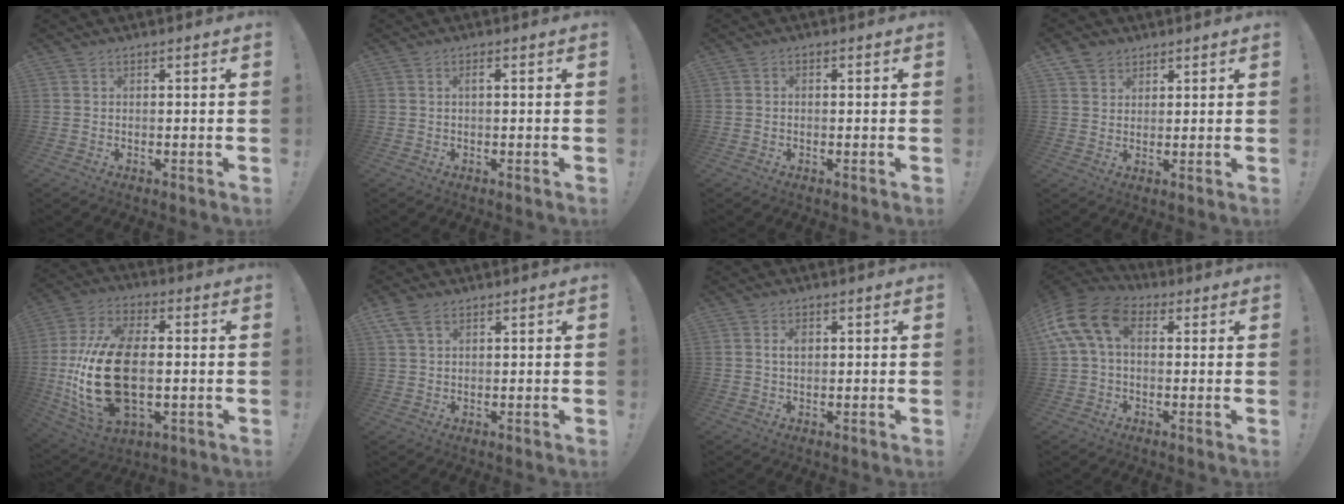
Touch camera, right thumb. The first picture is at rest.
{"total": 1.3, "force": [0.0, 0.1, 1.3], "torque": [-0.031, 0.005, 0.000]}
{"total": 0.9, "force": [-0.6, 0.5, 0.5], "torque": [-0.012, 0.005, -0.010]}
{"total": 4.3, "force": [3.0, 3.0, 0.8], "torque": [-0.019, -0.010, 0.058]}
{"total": 22.9, "force": [-2.1, 13.4, 18.5], "torque": [-0.379, 0.007, -0.023]}
{"total": 4.7, "force": [2.6, 2.3, 3.1], "torque": [-0.071, 0.002, 0.053]}
{"total": 2.1, "force": [0.5, 1.3, 1.6], "torque": [-0.032, 0.006, 0.008]}
{"total": 14.7, "force": [3.8, 9.3, 10.8], "torque": [-0.219, 0.008, 0.073]}